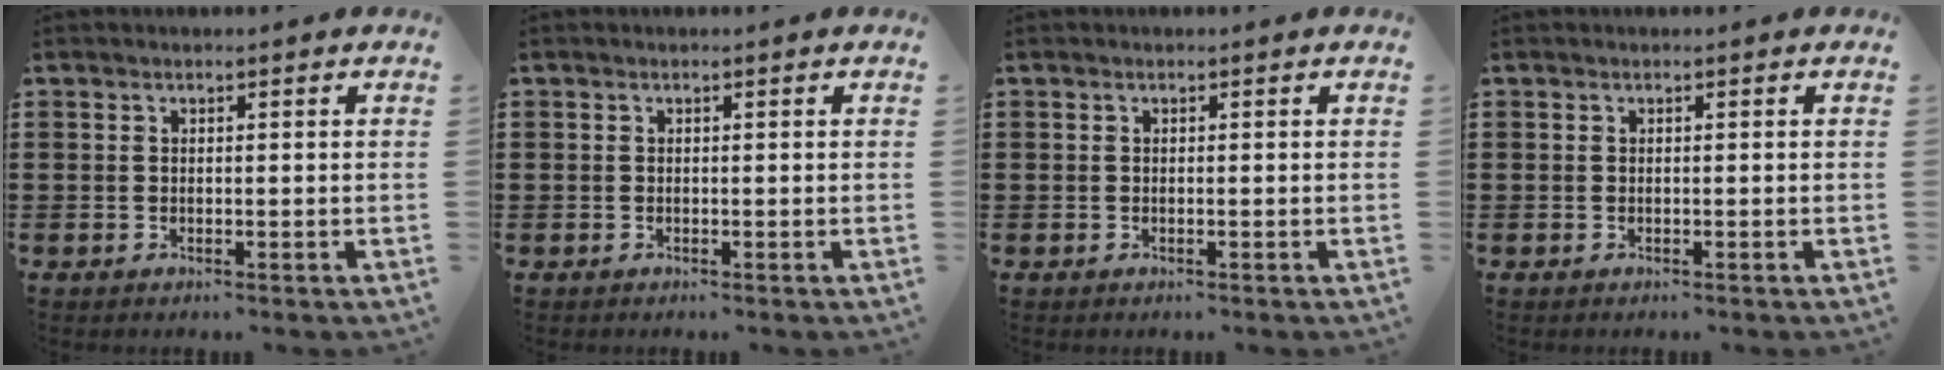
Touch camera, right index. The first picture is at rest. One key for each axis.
{"total": 0.5, "fx": -0.2, "fy": 0.5, "fz": 0.0, "tx": -0.001, "ty": 0.005, "tz": -0.005}
{"total": 0.0}
{"total": 0.0}